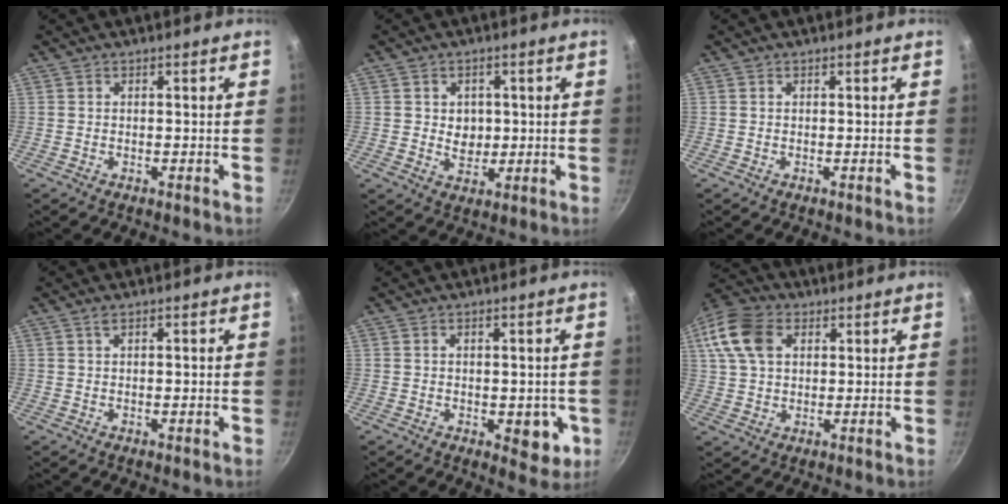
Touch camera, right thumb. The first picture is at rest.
{"total": 5.0, "force": [0.7, 4.4, 2.3], "torque": [-0.011, -0.009, 0.015]}
{"total": 0.0}
{"total": 1.1, "force": [0.3, 0.3, 1.0], "torque": [-0.016, 0.001, 0.005]}
{"total": 6.5, "force": [-1.2, 3.5, 5.4], "torque": [-0.036, 0.003, -0.008]}
{"total": 12.3, "force": [4.0, 8.5, 8.0], "torque": [-0.155, 0.013, 0.065]}